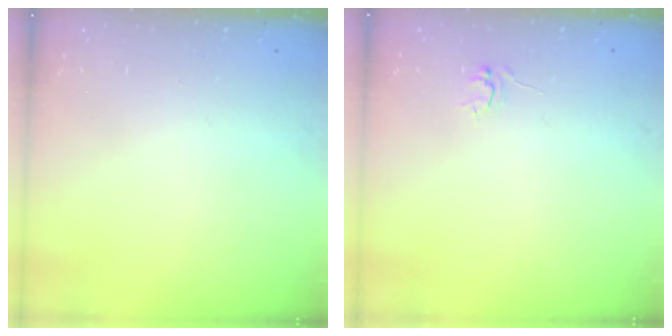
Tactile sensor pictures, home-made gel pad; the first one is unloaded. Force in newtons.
{"total": 4.2, "press": 4.2, "slide": 0.7}